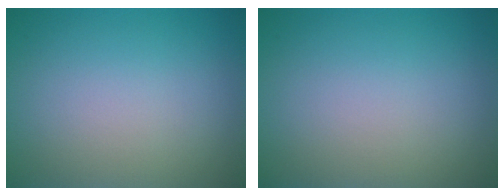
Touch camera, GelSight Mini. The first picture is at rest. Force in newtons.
{"total": 0.0}